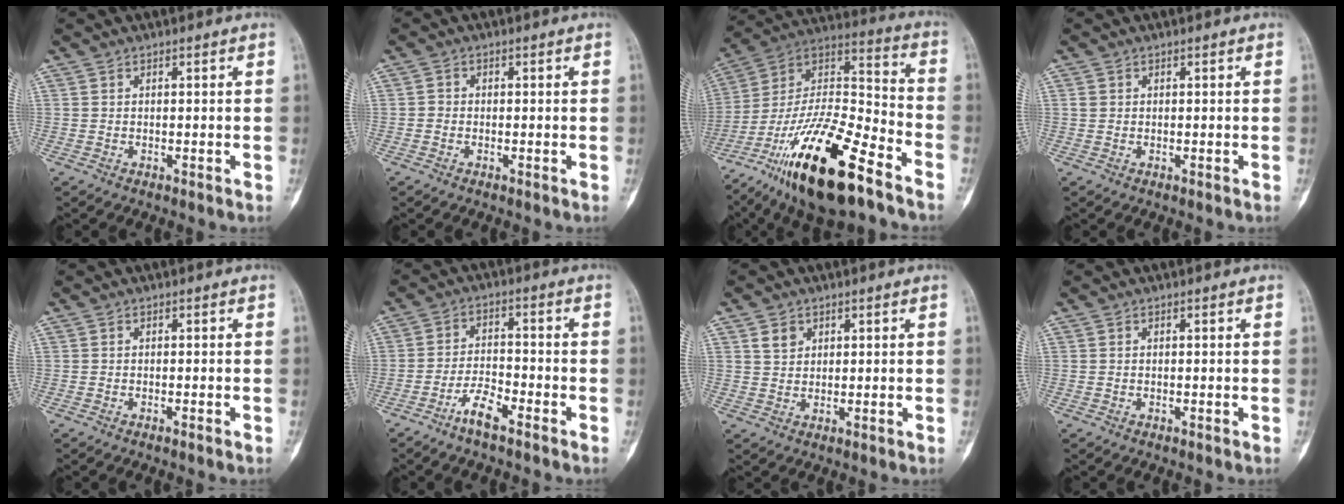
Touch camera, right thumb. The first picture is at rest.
{"total": 1.0, "force": [-0.4, 0.9, 0.3], "torque": [0.003, 0.004, -0.013]}
{"total": 26.3, "force": [-16.3, 7.8, 19.1], "torque": [-0.360, 0.060, -0.287]}
{"total": 0.9, "force": [0.2, 0.8, 0.3], "torque": [-0.002, 0.002, 0.004]}
{"total": 0.7, "force": [-0.5, 0.0, 0.5], "torque": [-0.009, -0.001, -0.009]}
{"total": 5.6, "force": [-4.0, 1.4, 3.7], "torque": [-0.072, 0.025, -0.078]}
{"total": 3.0, "force": [1.6, 2.3, 1.1], "torque": [-0.009, -0.009, 0.033]}
{"total": 0.0}